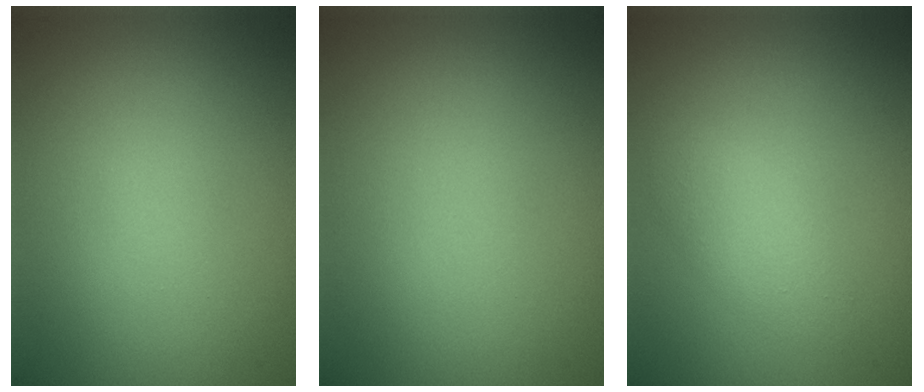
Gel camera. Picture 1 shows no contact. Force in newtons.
{"total": 0.0}
{"total": 2.0, "press": 2.0, "slide": 0.2}